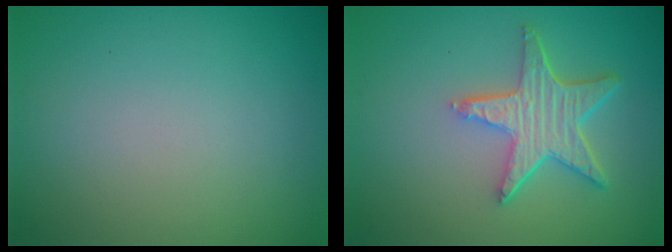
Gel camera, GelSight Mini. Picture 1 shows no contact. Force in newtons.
{"total": 5.1, "press": 4.1, "slide": 3.1}